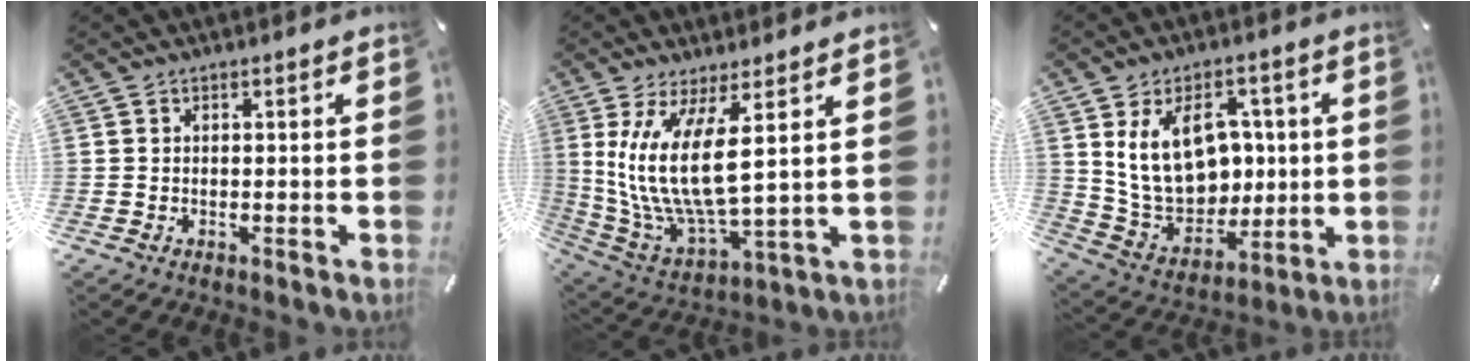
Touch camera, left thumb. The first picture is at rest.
{"total": 14.8, "force": [4.5, 5.0, 13.2], "torque": [-0.305, -0.026, 0.078]}
{"total": 16.9, "force": [3.8, 12.5, 10.7], "torque": [-0.188, -0.005, 0.081]}